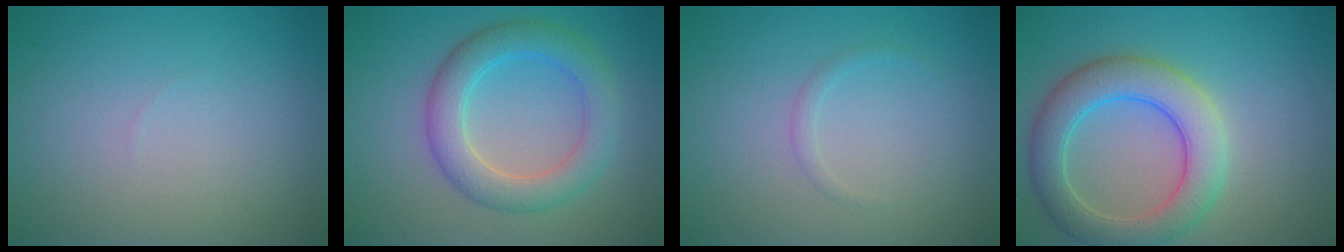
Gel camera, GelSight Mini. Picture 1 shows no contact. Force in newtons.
{"total": 4.9, "press": 4.9, "slide": 0.1}
{"total": 0.8, "press": 0.8, "slide": 0.1}
{"total": 6.1, "press": 6.1, "slide": 0.4}